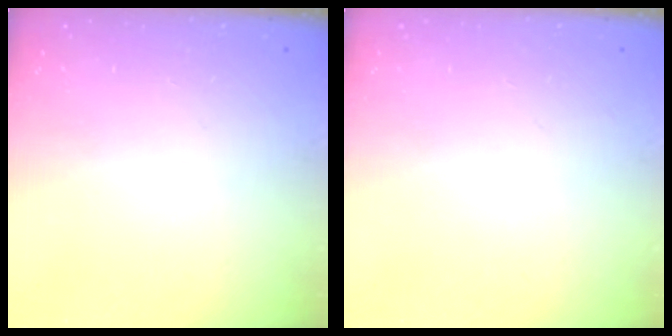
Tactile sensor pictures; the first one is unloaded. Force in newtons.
{"total": 0.0}